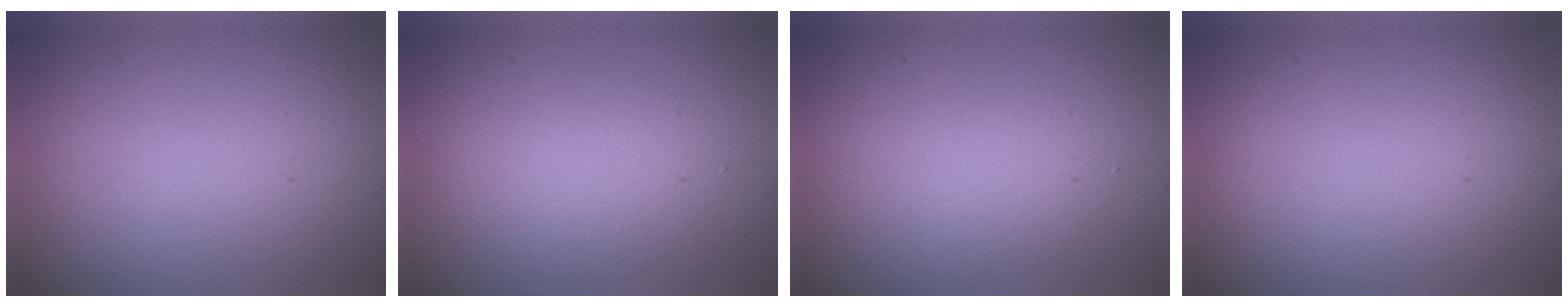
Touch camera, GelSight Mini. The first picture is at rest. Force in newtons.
{"total": 2.6, "press": 2.6, "slide": 0.2}
{"total": 2.0, "press": 2.0, "slide": 0.1}
{"total": 0.0}